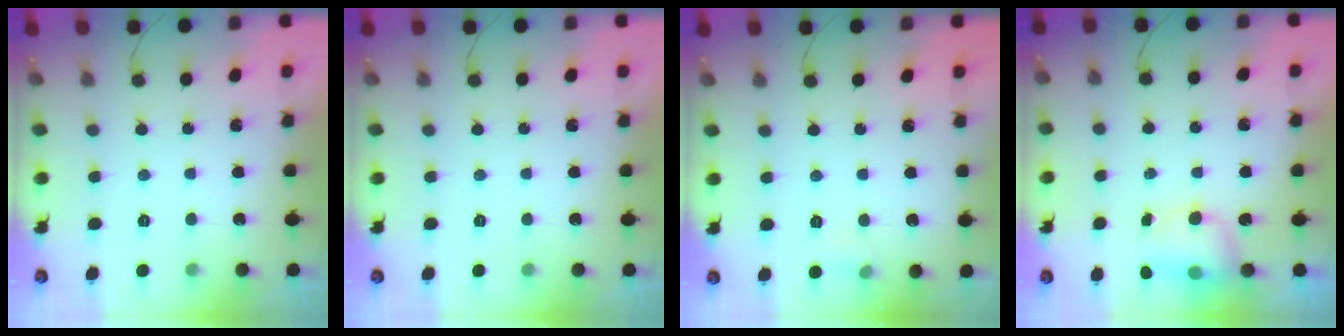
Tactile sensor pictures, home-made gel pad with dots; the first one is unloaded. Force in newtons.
{"total": 0.0}
{"total": 4.3, "press": 4.1, "slide": 1.3}
{"total": 6.3, "press": 6.2, "slide": 0.7}